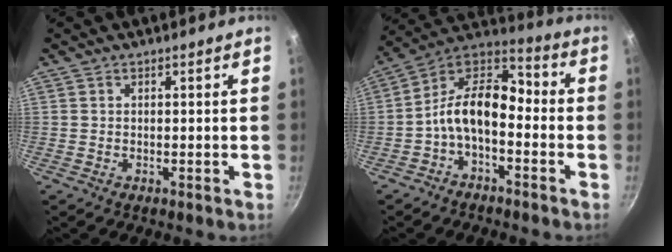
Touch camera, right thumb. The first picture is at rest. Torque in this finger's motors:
{"motor_torque": [1.25, 2.27, 1.28, -0.85, 0.13]}